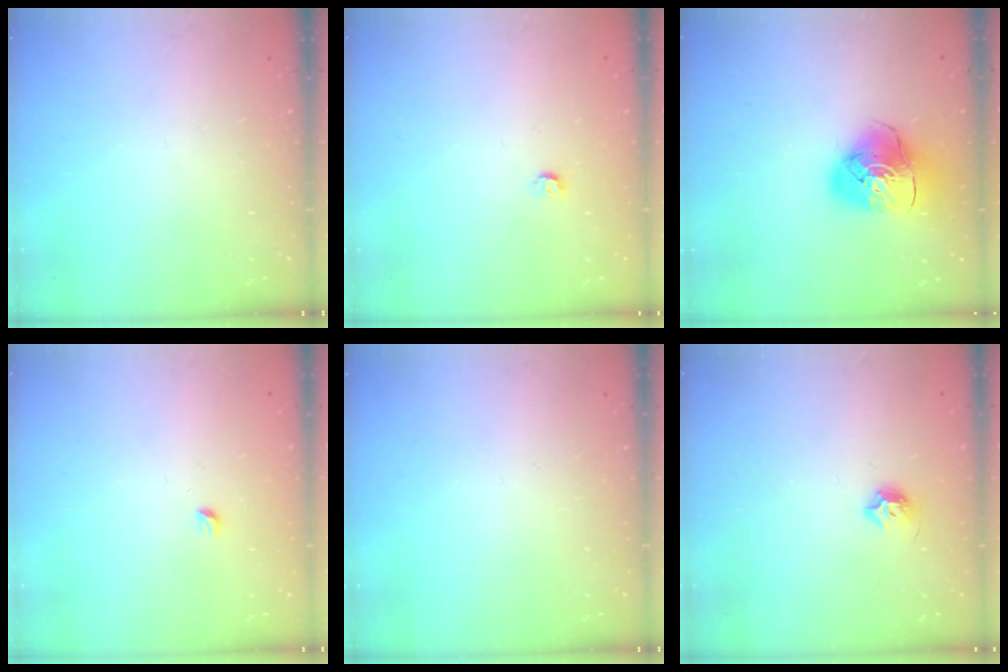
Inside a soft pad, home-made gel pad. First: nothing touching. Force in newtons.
{"total": 3.3, "press": 3.3, "slide": 0.7}
{"total": 12.7, "press": 12.6, "slide": 1.7}
{"total": 2.9, "press": 2.9, "slide": 0.4}
{"total": 0.0}
{"total": 6.0, "press": 5.9, "slide": 1.1}